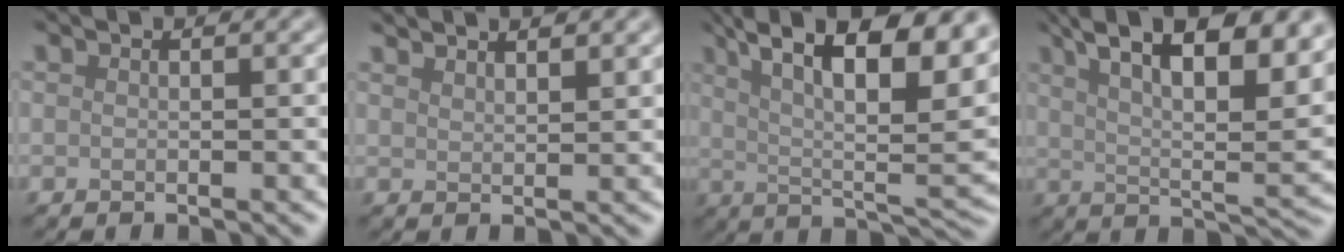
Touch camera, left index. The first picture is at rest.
{"total": 2.7, "force": [2.4, 0.6, 1.2], "torque": [-0.001, 0.007, 0.026]}
{"total": 15.8, "force": [7.3, 5.6, 12.9], "torque": [-0.173, 0.017, 0.102]}
{"total": 14.7, "force": [8.0, 5.1, 11.3], "torque": [-0.160, 0.021, 0.107]}